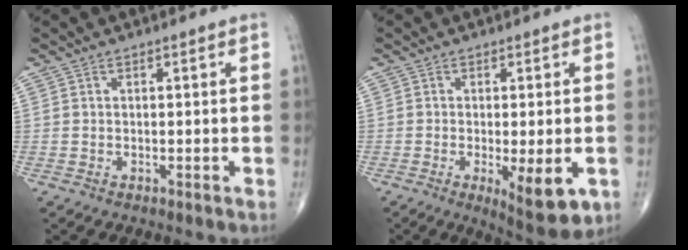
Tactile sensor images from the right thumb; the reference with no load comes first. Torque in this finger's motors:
{"motor_torque": [-0.18, 0.44, 0.16, 0.07, 0.05]}